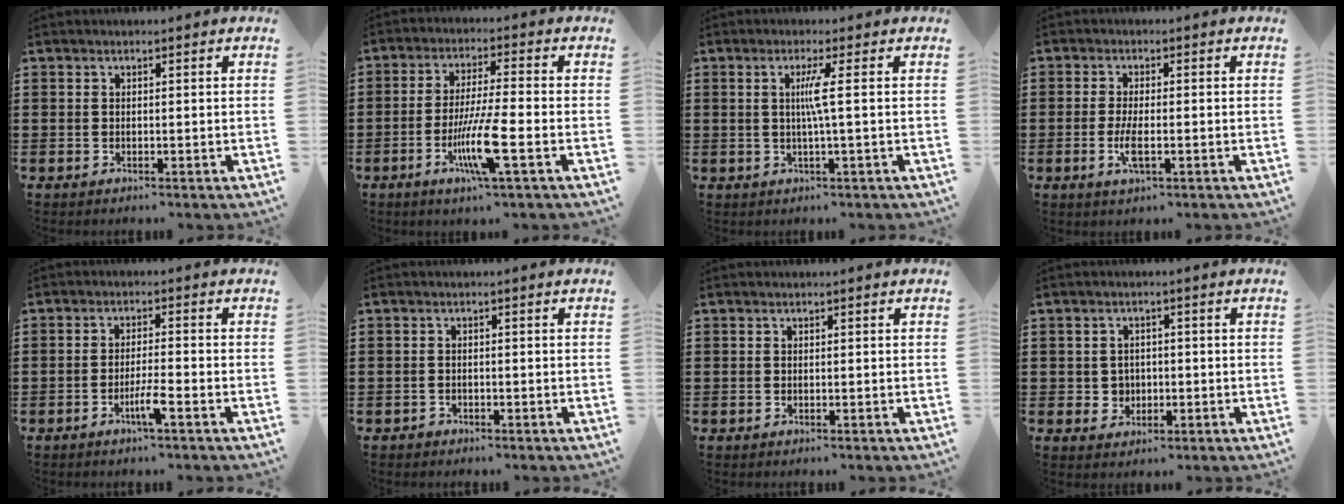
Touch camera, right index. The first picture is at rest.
{"total": 8.9, "force": [-3.4, 0.6, 8.2], "torque": [-0.166, -0.018, -0.065]}
{"total": 3.3, "force": [0.2, -0.8, 3.2], "torque": [-0.061, -0.009, -0.003]}
{"total": 3.7, "force": [-1.1, 0.9, 3.4], "torque": [-0.079, -0.005, -0.028]}
{"total": 3.5, "force": [-2.0, 0.0, 2.8], "torque": [-0.054, -0.004, -0.039]}
{"total": 0.9, "force": [-0.8, 0.4, 0.0], "torque": [-0.001, 0.002, -0.020]}
{"total": 0.0}
{"total": 2.3, "force": [-0.3, 2.2, 0.7], "torque": [-0.022, 0.008, -0.010]}